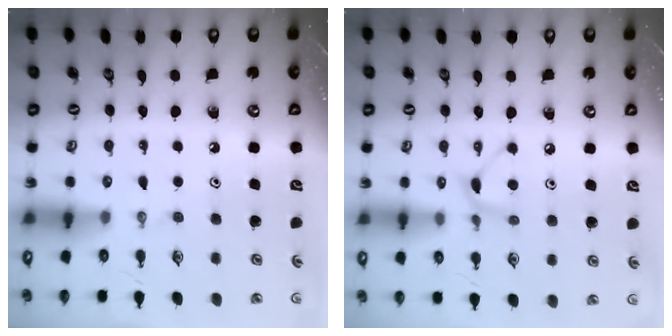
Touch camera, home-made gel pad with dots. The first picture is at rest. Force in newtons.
{"total": 7.4, "press": 7.4, "slide": 0.6}